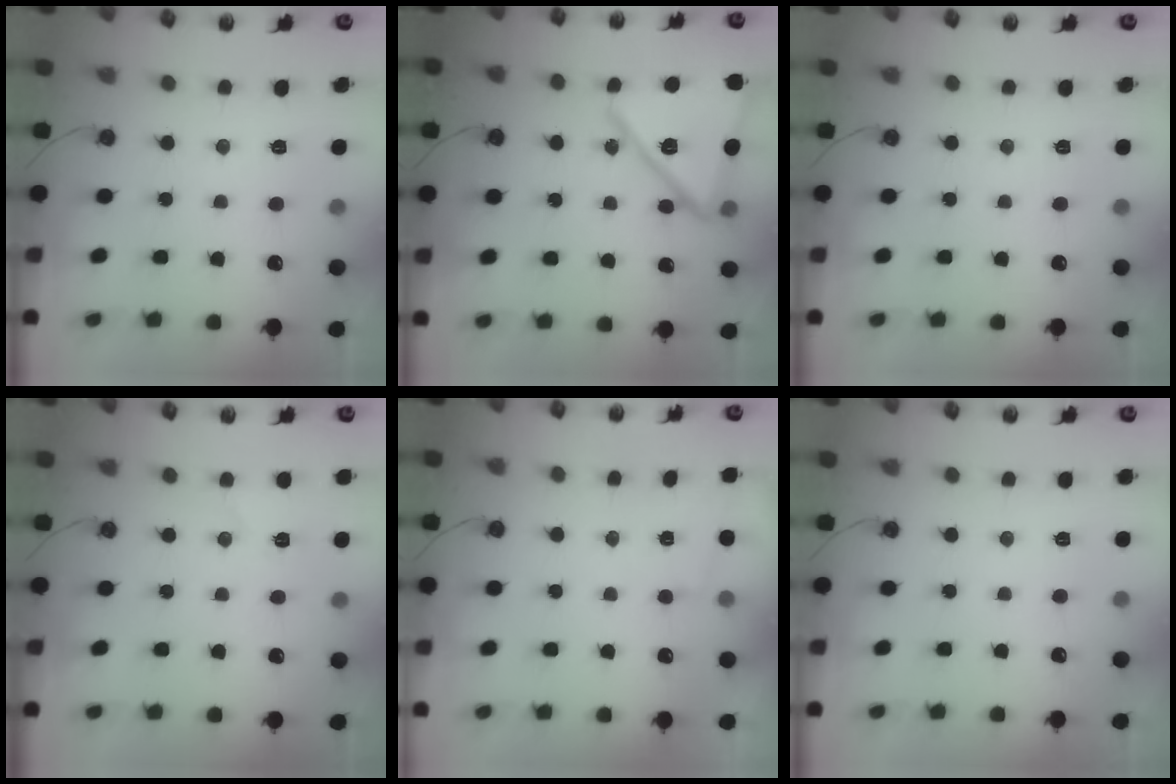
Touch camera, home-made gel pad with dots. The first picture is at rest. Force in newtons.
{"total": 20.2, "press": 20.1, "slide": 1.6}
{"total": 0.0}
{"total": 4.9, "press": 4.6, "slide": 1.8}
{"total": 1.1, "press": 1.1, "slide": 0.1}
{"total": 1.5, "press": 0.8, "slide": 1.3}